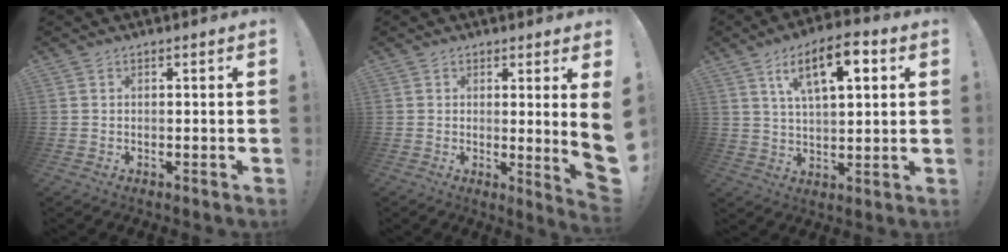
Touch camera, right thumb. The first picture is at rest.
{"total": 5.6, "force": [1.6, -0.8, 5.3], "torque": [-0.069, -0.028, 0.025]}
{"total": 12.9, "force": [5.5, 5.0, 10.6], "torque": [-0.166, -0.009, 0.089]}